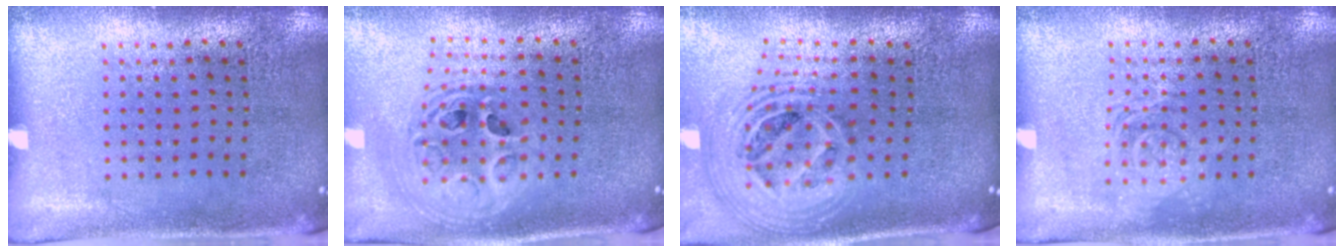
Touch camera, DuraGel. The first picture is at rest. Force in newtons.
{"total": 2.1, "press": 1.7, "slide": 1.3}
{"total": 2.5, "press": 1.8, "slide": 1.8}
{"total": 1.9, "press": 1.9, "slide": 0.3}